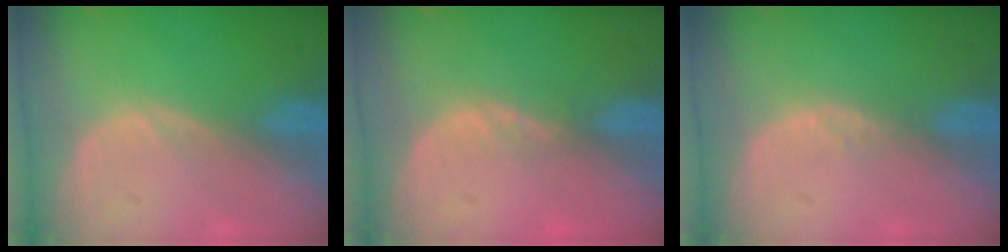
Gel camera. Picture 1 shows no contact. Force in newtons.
{"total": 1.5, "press": 1.2, "slide": 0.8}
{"total": 0.7, "press": 0.5, "slide": 0.5}